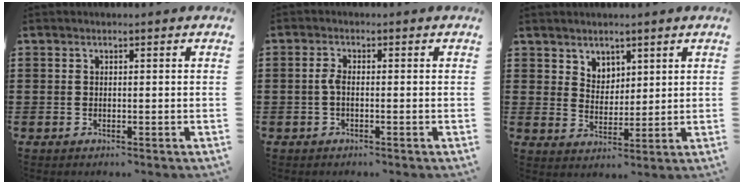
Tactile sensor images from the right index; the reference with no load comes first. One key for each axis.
{"total": 2.1, "fx": -0.4, "fy": 0.7, "fz": 1.9, "tx": -0.053, "ty": -0.003, "tz": -0.013}
{"total": 4.1, "fx": 3.0, "fy": 2.7, "fz": 0.0, "tx": -0.015, "ty": 0.002, "tz": 0.057}